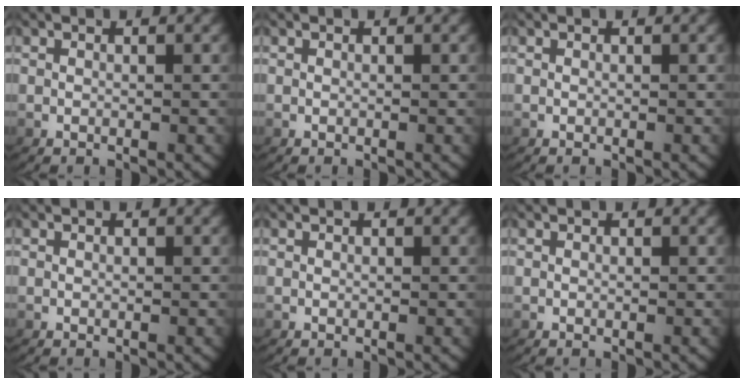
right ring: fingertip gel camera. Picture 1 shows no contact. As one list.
[{"total": 0.0}, {"total": 0.0}, {"total": 0.0}, {"total": 0.0}, {"total": 0.0}]